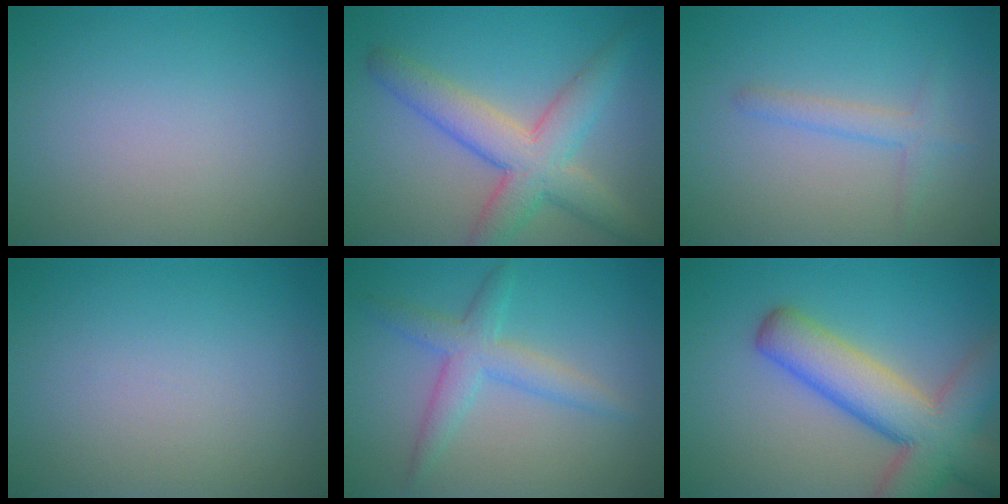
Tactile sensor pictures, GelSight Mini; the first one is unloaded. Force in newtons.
{"total": 6.6, "press": 6.6, "slide": 0.4}
{"total": 1.8, "press": 1.8, "slide": 0.1}
{"total": 0.0}
{"total": 3.4, "press": 3.4, "slide": 0.0}
{"total": 9.4, "press": 9.4, "slide": 0.5}